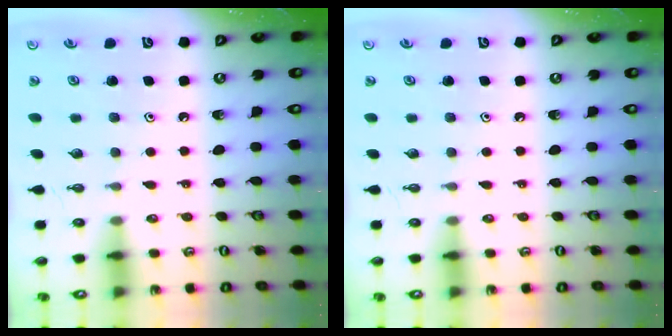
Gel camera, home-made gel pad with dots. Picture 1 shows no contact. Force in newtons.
{"total": 0.0}